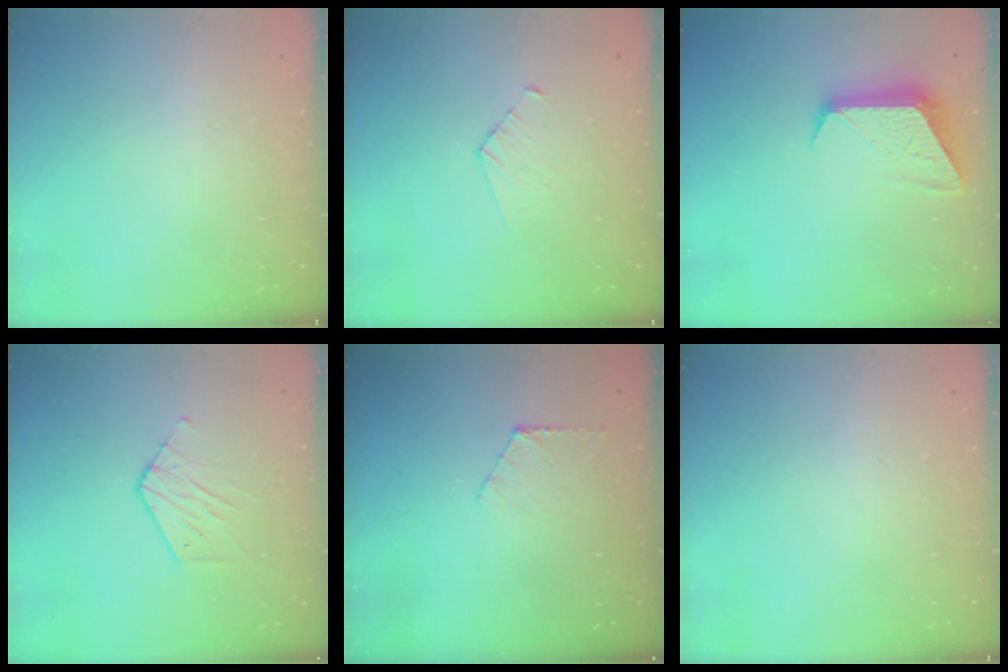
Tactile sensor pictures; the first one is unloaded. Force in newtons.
{"total": 3.2, "press": 3.2, "slide": 0.3}
{"total": 10.8, "press": 10.7, "slide": 0.9}
{"total": 5.5, "press": 5.5, "slide": 0.4}
{"total": 5.9, "press": 5.9, "slide": 0.5}
{"total": 0.0}